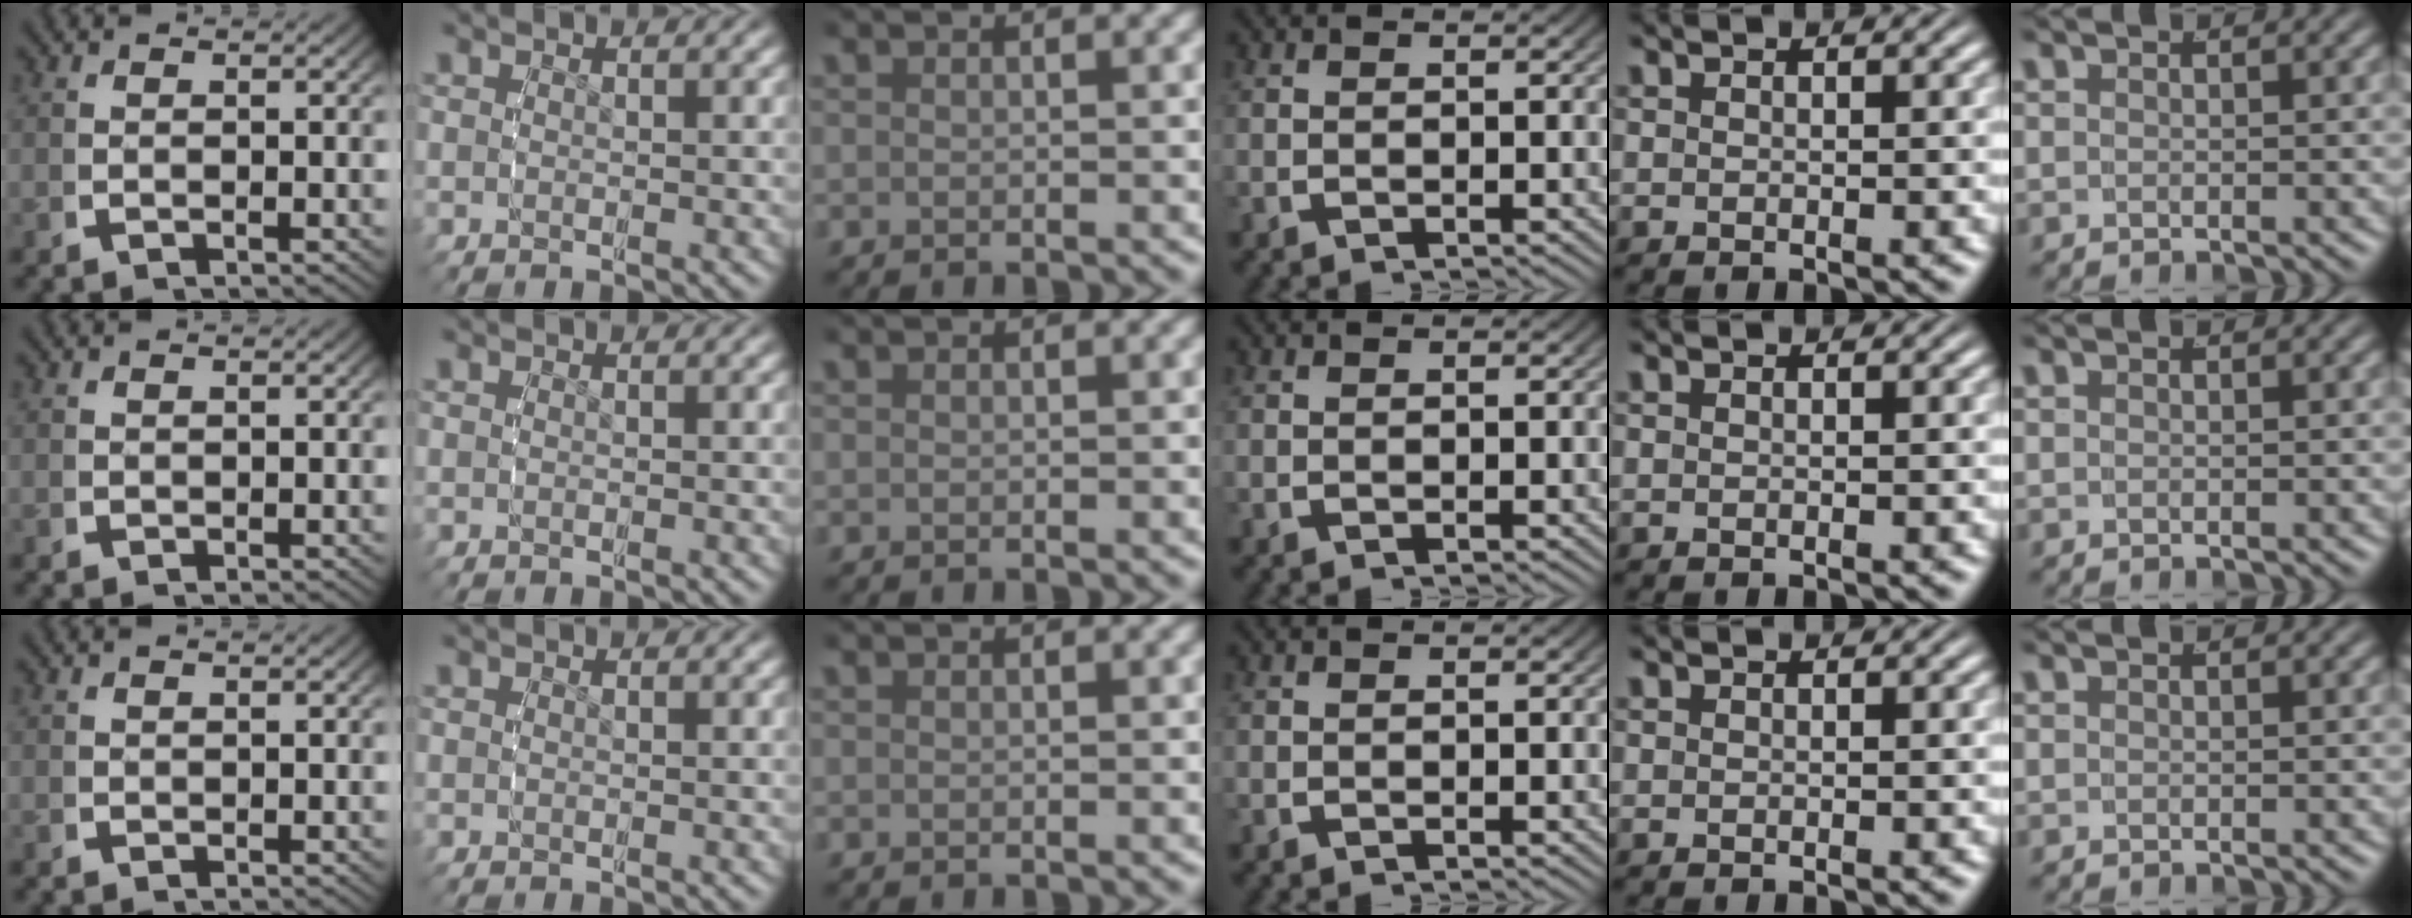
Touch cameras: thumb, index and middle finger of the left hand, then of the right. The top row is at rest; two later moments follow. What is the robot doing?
{"motion": "grasp_and_lifting", "object": "backpack"}